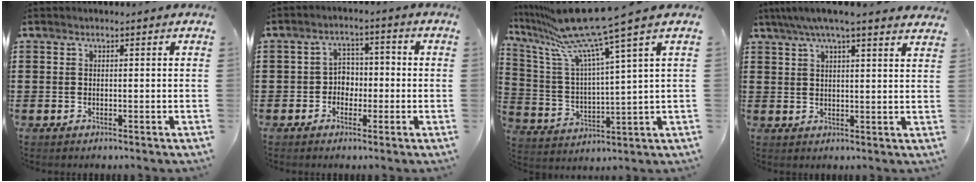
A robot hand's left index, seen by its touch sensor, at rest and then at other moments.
{"total": 3.5, "force": [-1.5, 2.9, 1.4], "torque": [-0.037, 0.009, -0.035]}
{"total": 12.9, "force": [9.7, -0.1, 8.5], "torque": [-0.206, -0.045, 0.160]}
{"total": 5.2, "force": [4.3, 0.0, 3.0], "torque": [-0.068, -0.008, 0.075]}